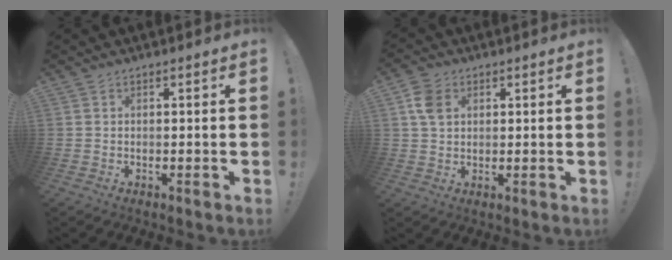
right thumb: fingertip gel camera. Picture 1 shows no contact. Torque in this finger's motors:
{"motor_torque": [0.04, 0.07, 0.13, 0.04, 0.02]}